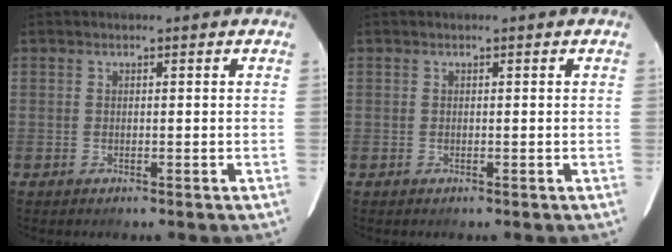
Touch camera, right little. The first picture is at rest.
{"total": 0.0}